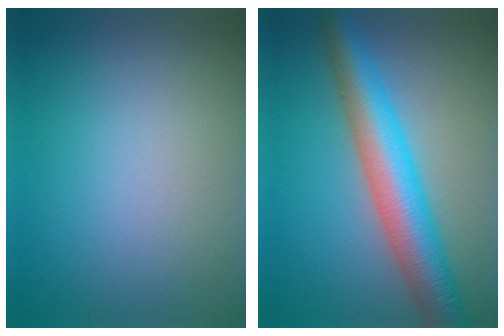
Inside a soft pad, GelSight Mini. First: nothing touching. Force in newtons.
{"total": 7.5, "press": 7.5, "slide": 0.1}